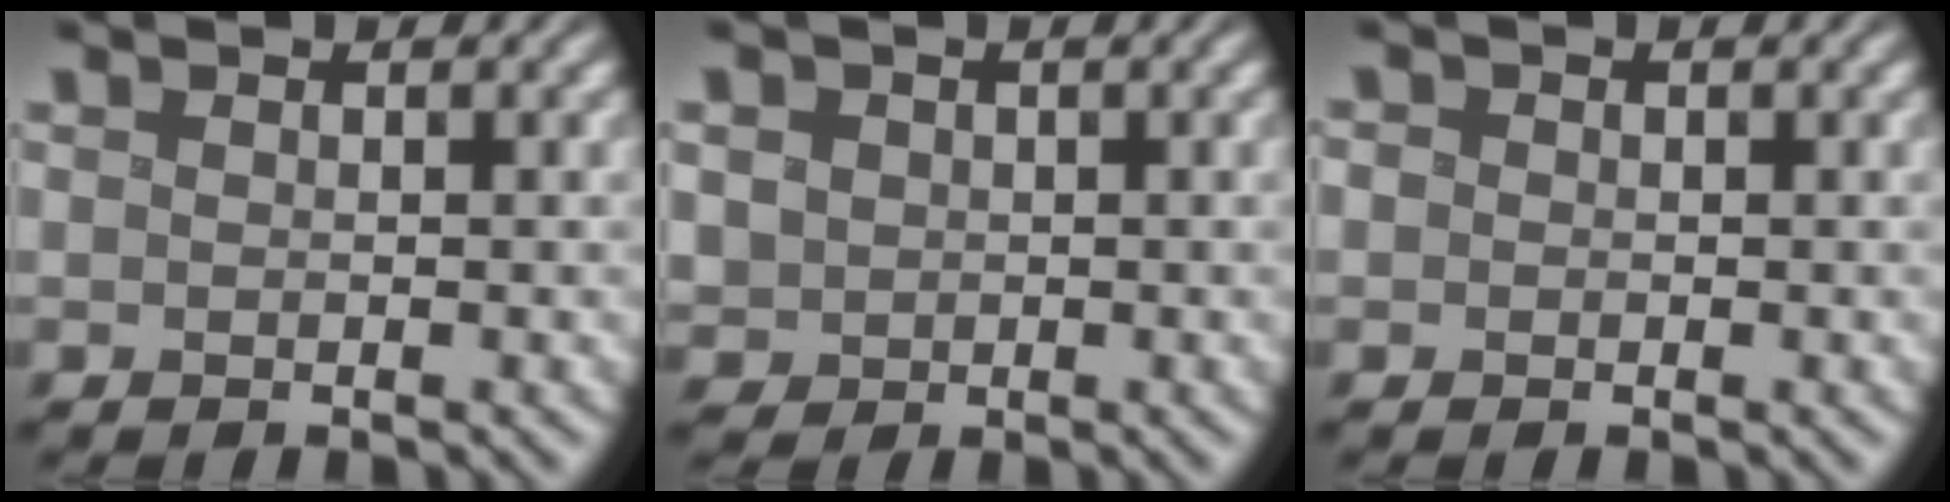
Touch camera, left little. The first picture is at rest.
{"total": 2.8, "force": [0.4, 2.5, 1.0], "torque": [-0.026, 0.009, 0.005]}
{"total": 2.0, "force": [0.5, 1.7, 1.0], "torque": [-0.015, 0.017, -0.004]}